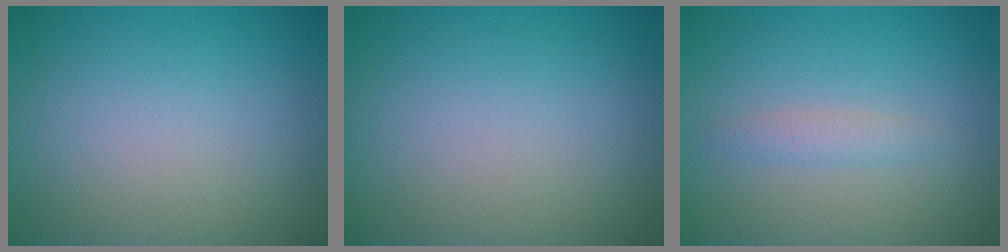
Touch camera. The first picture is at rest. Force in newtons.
{"total": 0.0}
{"total": 1.4, "press": 1.4, "slide": 0.0}